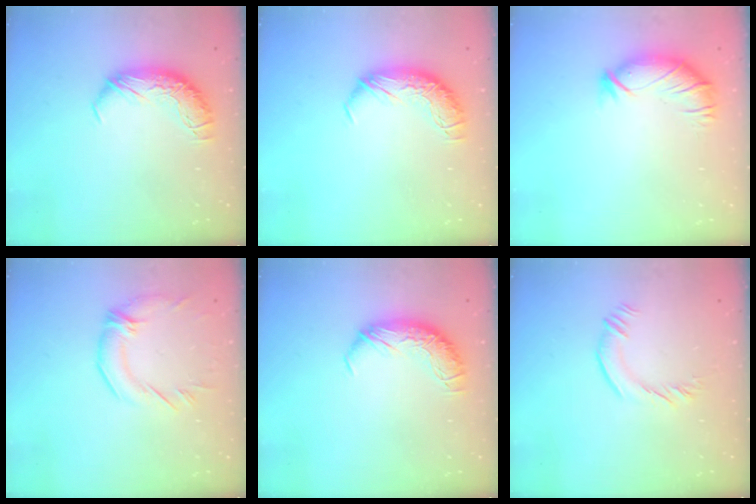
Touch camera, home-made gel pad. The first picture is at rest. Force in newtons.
{"total": 0.0}
{"total": 2.9, "press": 2.3, "slide": 1.6}
{"total": 2.0, "press": 1.0, "slide": 1.7}
{"total": 0.0}
{"total": 2.5, "press": 2.3, "slide": 0.9}